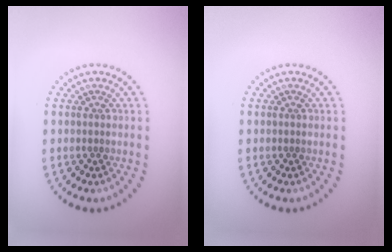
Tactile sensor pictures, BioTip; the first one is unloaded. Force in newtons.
{"total": 0.0}